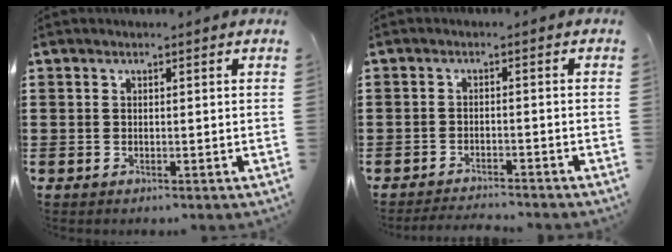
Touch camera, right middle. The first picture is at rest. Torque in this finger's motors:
{"motor_torque": [0.00, 0.00, 0.00, 0.02]}